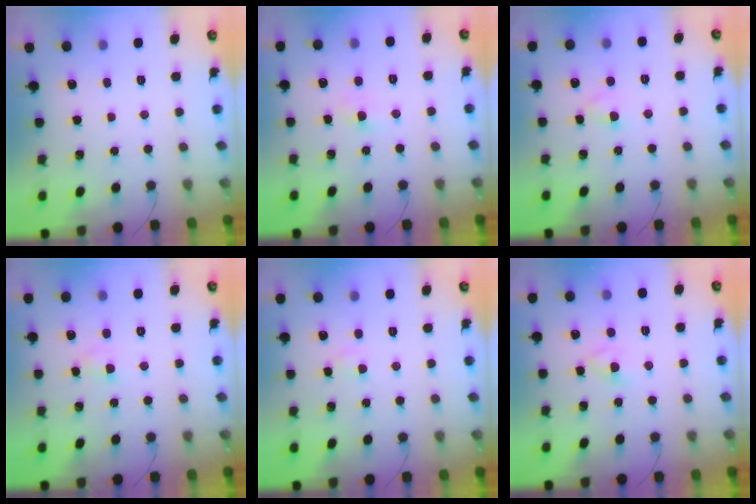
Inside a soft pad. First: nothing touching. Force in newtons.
{"total": 3.5, "press": 3.3, "slide": 1.2}
{"total": 2.7, "press": 2.6, "slide": 1.0}
{"total": 2.8, "press": 2.6, "slide": 1.1}
{"total": 2.6, "press": 2.4, "slide": 0.8}
{"total": 1.9, "press": 1.7, "slide": 0.8}